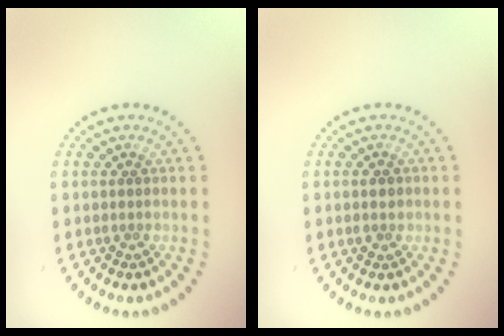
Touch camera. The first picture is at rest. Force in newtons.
{"total": 1.4, "press": 1.4, "slide": 0.2}